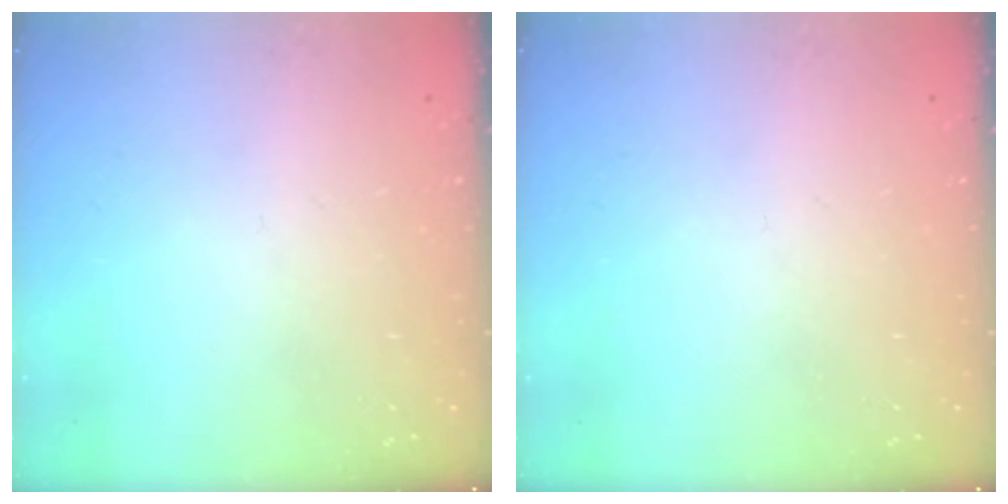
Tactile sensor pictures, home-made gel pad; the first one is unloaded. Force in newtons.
{"total": 0.0}